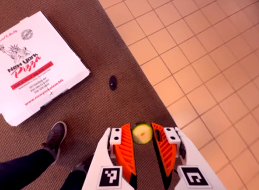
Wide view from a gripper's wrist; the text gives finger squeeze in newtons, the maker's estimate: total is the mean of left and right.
{"total": 6.2, "left": 5.9, "right": 6.5}